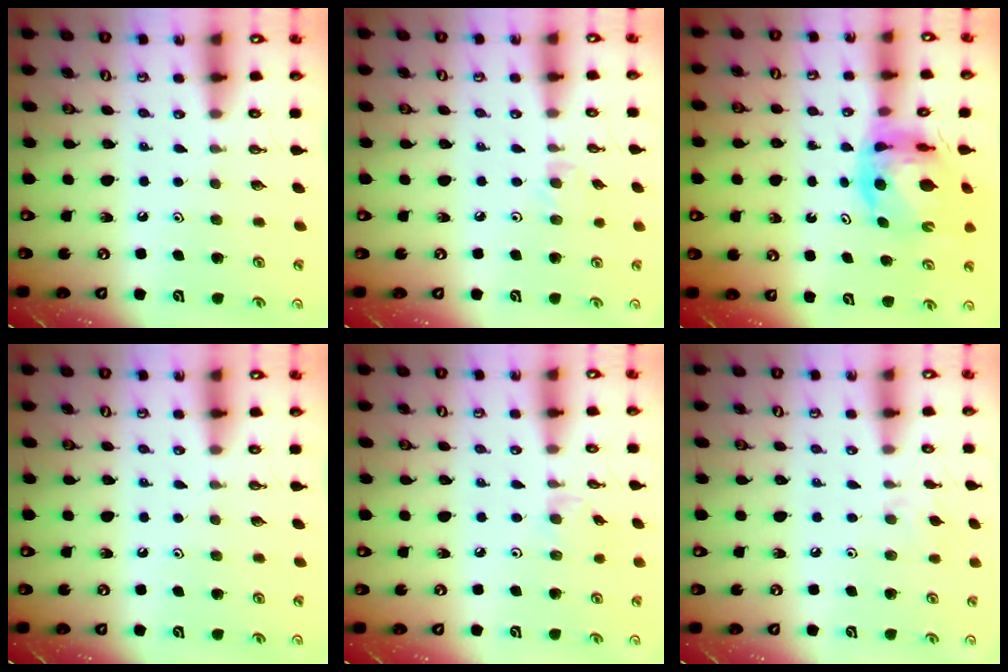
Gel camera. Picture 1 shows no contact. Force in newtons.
{"total": 2.3, "press": 2.3, "slide": 0.4}
{"total": 9.7, "press": 9.7, "slide": 1.1}
{"total": 0.0}
{"total": 1.6, "press": 1.5, "slide": 0.4}
{"total": 5.6, "press": 5.5, "slide": 0.9}